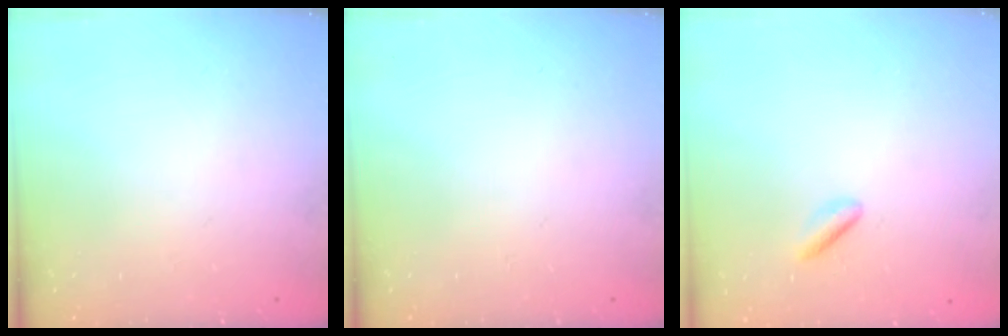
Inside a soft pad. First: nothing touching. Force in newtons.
{"total": 0.0}
{"total": 1.9, "press": 1.7, "slide": 0.8}